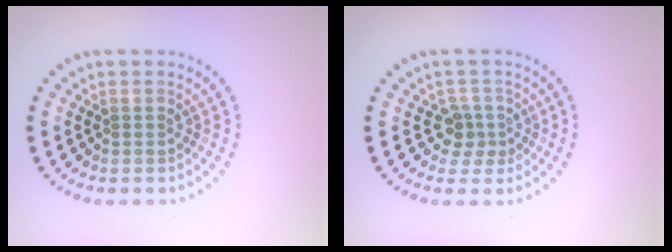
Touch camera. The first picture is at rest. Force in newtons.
{"total": 2.3, "press": 1.8, "slide": 1.4}